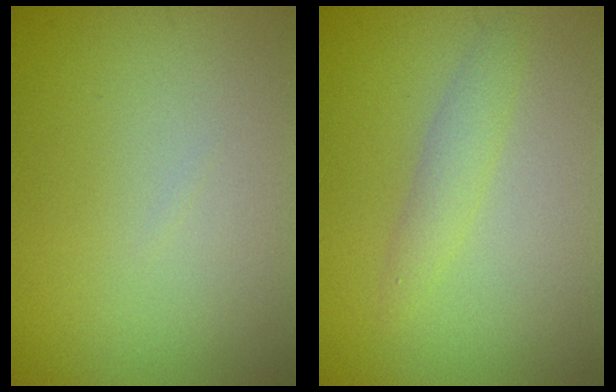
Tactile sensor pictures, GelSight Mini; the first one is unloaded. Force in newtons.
{"total": 1.8, "press": 1.8, "slide": 0.1}